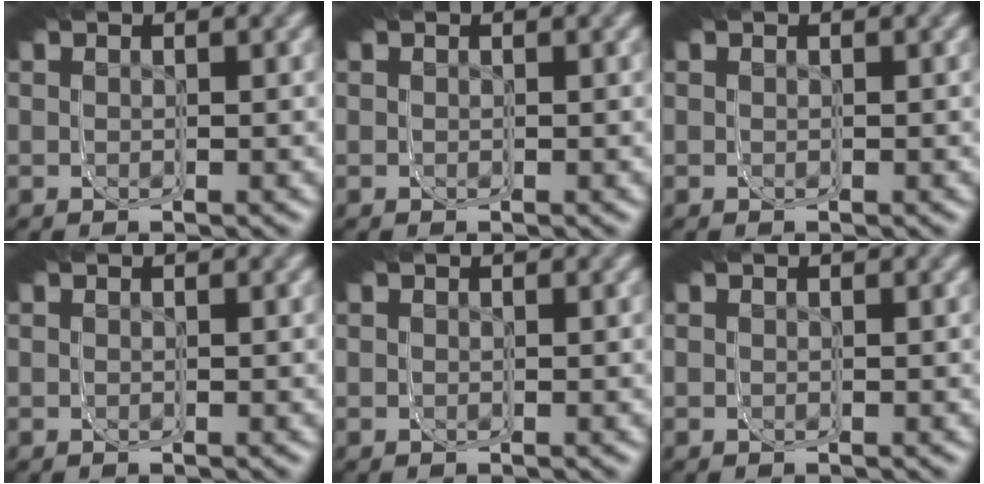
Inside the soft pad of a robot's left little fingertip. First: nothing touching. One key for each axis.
{"total": 0.0}
{"total": 0.0}
{"total": 0.0}
{"total": 0.0}
{"total": 0.0}